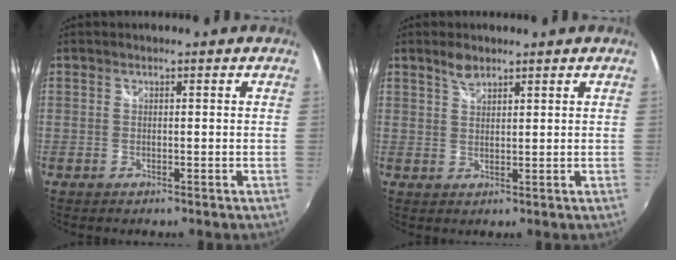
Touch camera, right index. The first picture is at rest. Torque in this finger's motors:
{"motor_torque": [0.18, 0.12, 0.03, 0.01]}